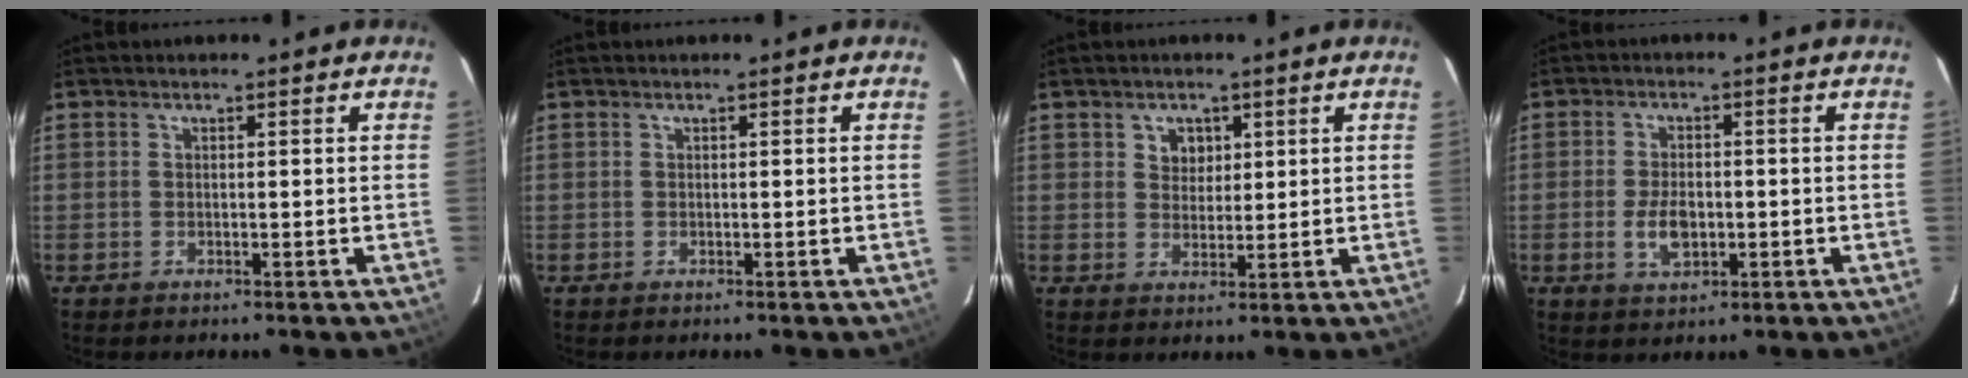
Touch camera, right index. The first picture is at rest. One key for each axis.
{"total": 0.0}
{"total": 3.5, "fx": 1.6, "fy": 3.0, "fz": 0.9, "tx": -0.008, "ty": 0.007, "tz": 0.030}
{"total": 5.5, "fx": -1.3, "fy": 3.1, "fz": 4.4, "tx": -0.089, "ty": -0.005, "tz": -0.019}